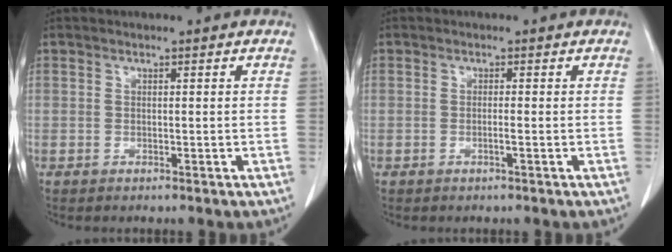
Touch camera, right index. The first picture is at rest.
{"total": 0.9, "force": [-0.4, -0.1, 0.8], "torque": [-0.014, 0.001, -0.006]}